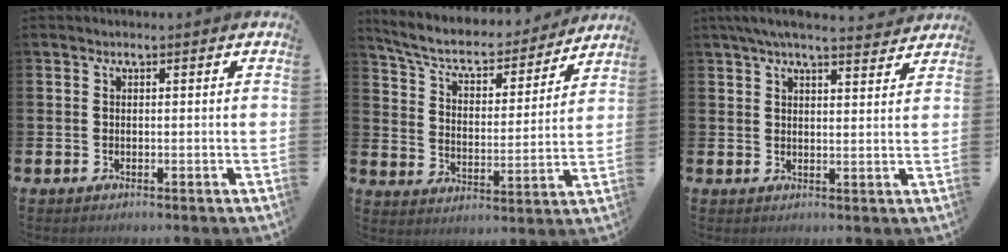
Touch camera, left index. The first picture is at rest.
{"total": 7.3, "force": [6.6, 2.2, 2.4], "torque": [-0.077, -0.050, 0.109]}
{"total": 5.3, "force": [4.8, 0.6, 2.1], "torque": [-0.049, -0.013, 0.087]}